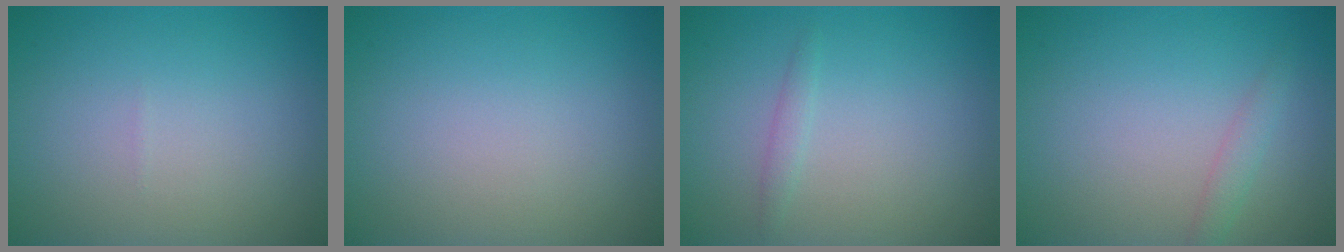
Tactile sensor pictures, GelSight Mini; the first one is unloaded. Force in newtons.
{"total": 0.0}
{"total": 0.9, "press": 0.9, "slide": 0.0}
{"total": 1.3, "press": 1.3, "slide": 0.1}